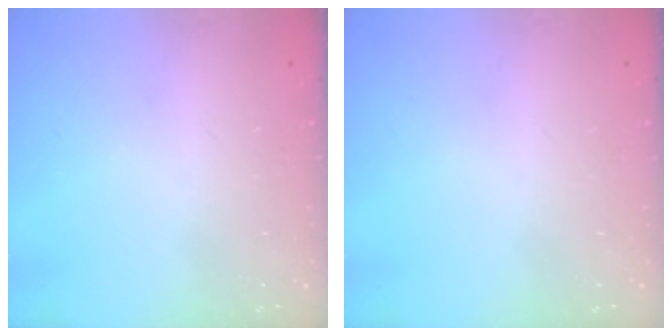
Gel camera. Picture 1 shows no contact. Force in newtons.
{"total": 0.0}